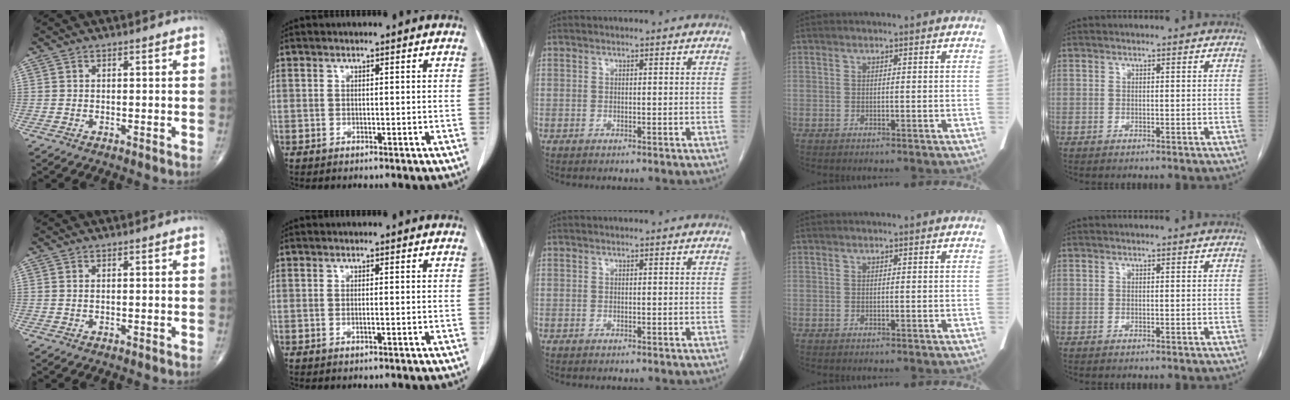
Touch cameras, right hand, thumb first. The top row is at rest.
{"thumb": {"total": 0.6, "force": [0.2, 0.3, 0.4], "torque": [-0.011, 0.002, 0.006]}, "index": {"total": 0.8, "force": [-0.2, 0.0, 0.7], "torque": [-0.016, -0.001, -0.003]}}